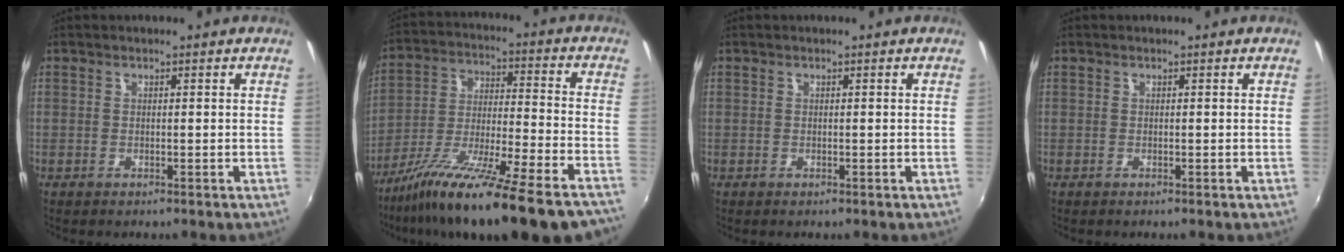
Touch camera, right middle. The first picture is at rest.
{"total": 25.5, "force": [-19.8, 2.2, 15.8], "torque": [-0.273, -0.066, -0.310]}
{"total": 0.0}
{"total": 0.0}